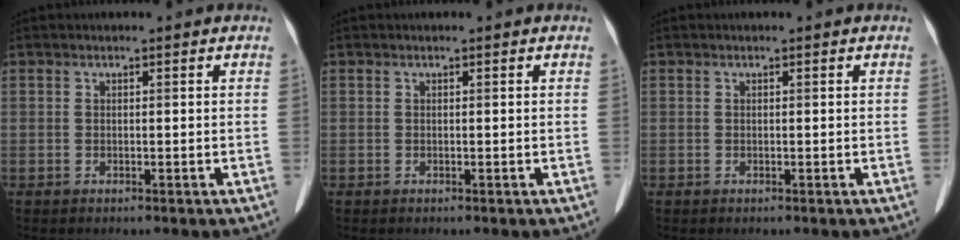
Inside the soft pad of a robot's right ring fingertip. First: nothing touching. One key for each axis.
{"total": 0.0}
{"total": 0.0}